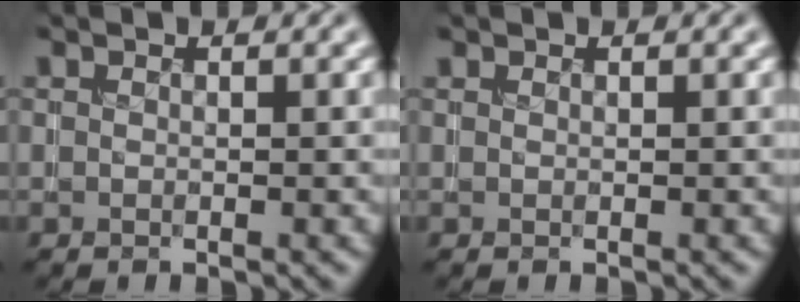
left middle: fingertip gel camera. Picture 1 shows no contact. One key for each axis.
{"total": 0.0}